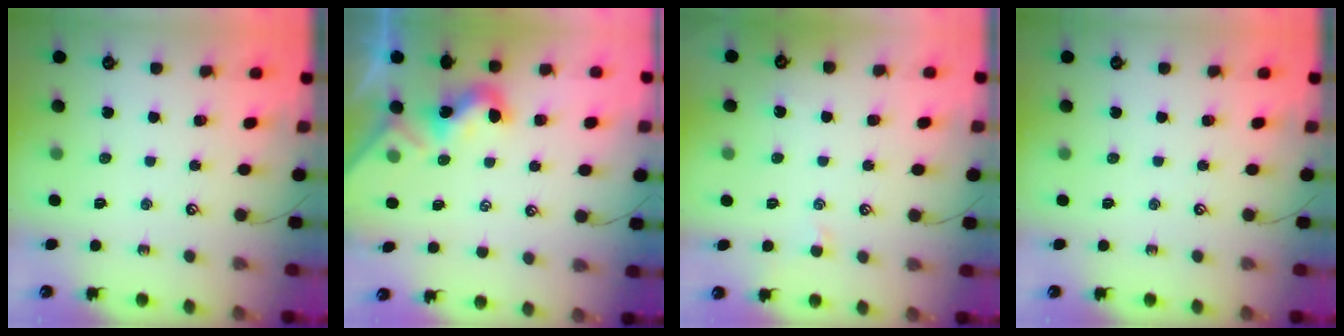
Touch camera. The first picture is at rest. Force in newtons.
{"total": 1.8, "press": 1.8, "slide": 0.5}
{"total": 2.0, "press": 2.0, "slide": 0.4}
{"total": 0.0}